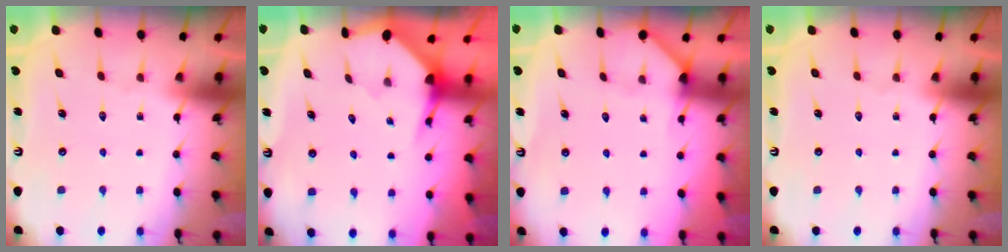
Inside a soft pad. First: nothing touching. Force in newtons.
{"total": 3.2, "press": 3.2, "slide": 0.1}
{"total": 3.3, "press": 3.3, "slide": 0.3}
{"total": 0.0}